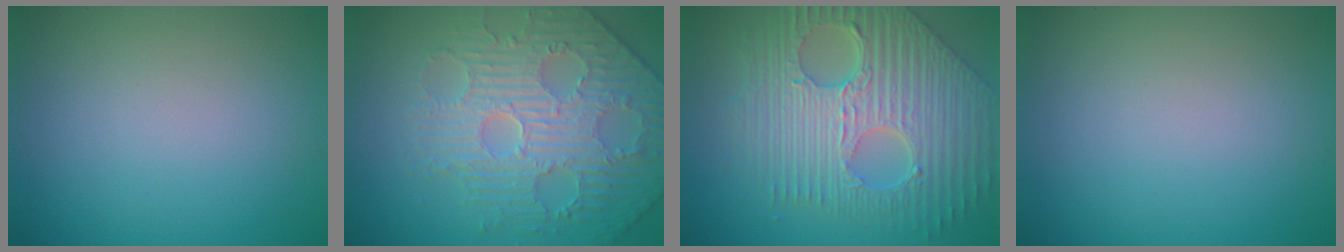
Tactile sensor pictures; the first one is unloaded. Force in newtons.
{"total": 4.7, "press": 4.7, "slide": 0.2}
{"total": 10.6, "press": 7.2, "slide": 7.8}
{"total": 0.0}